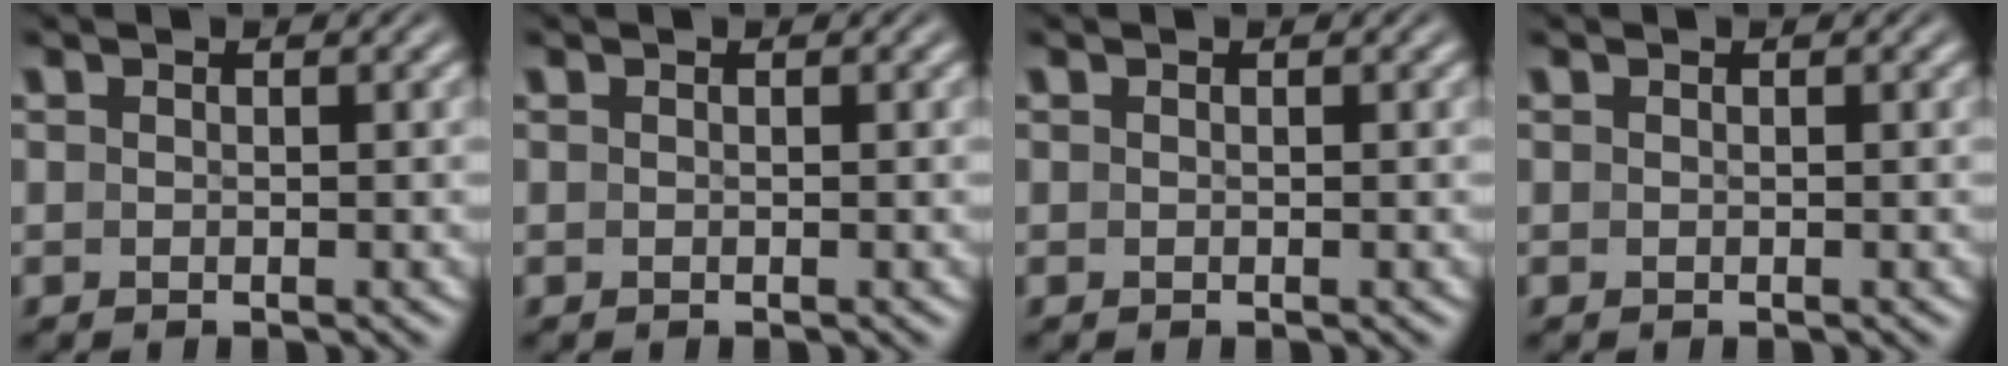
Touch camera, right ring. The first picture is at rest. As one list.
[{"total": 0.0}, {"total": 0.0}, {"total": 0.0}]